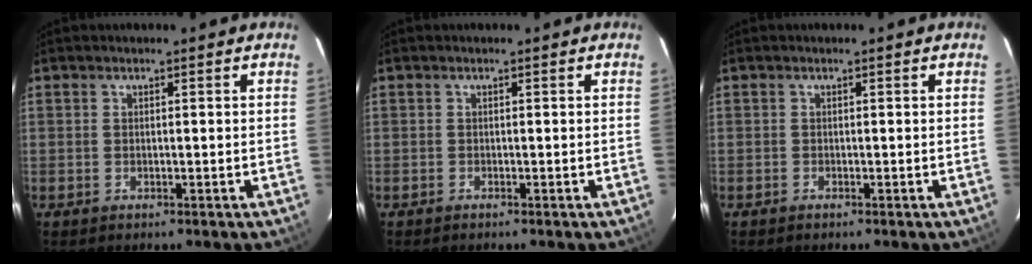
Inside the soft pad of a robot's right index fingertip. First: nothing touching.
{"total": 0.0}
{"total": 0.0}